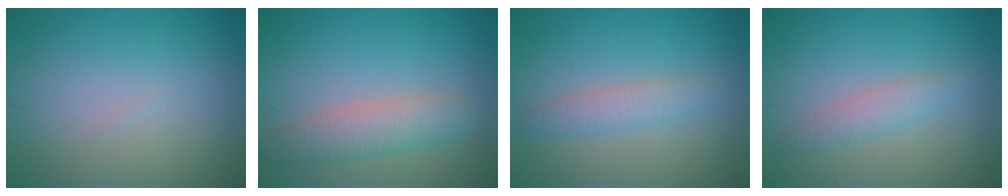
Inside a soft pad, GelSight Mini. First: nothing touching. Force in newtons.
{"total": 3.6, "press": 3.6, "slide": 0.1}
{"total": 2.1, "press": 2.1, "slide": 0.1}
{"total": 2.0, "press": 2.0, "slide": 0.0}